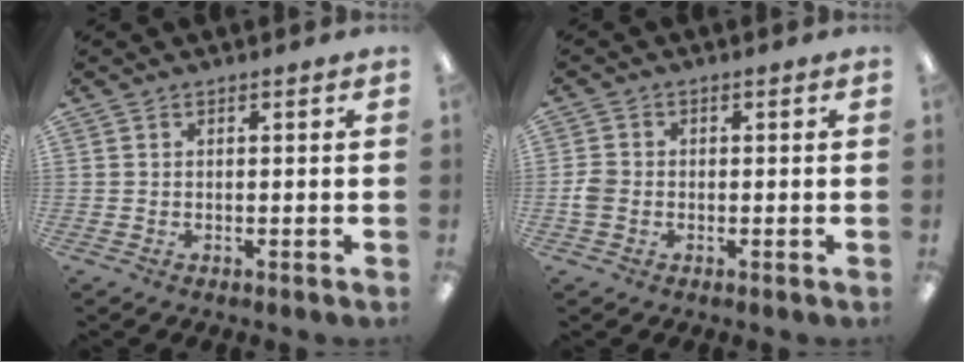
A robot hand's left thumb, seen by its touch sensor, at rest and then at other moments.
{"total": 3.2, "force": [-0.9, 2.6, 1.7], "torque": [-0.027, 0.008, -0.016]}